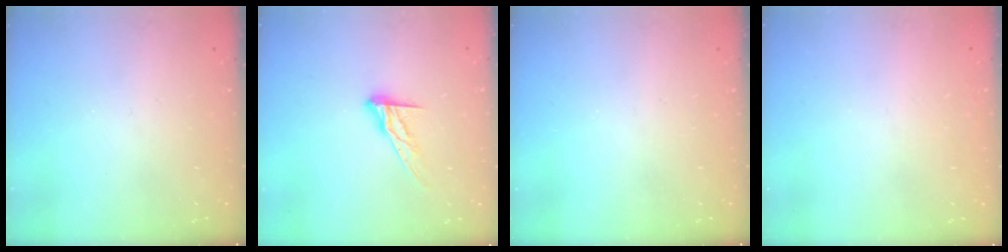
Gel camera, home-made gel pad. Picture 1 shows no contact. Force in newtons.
{"total": 9.5, "press": 9.5, "slide": 0.6}
{"total": 0.0}
{"total": 1.4, "press": 1.3, "slide": 0.2}